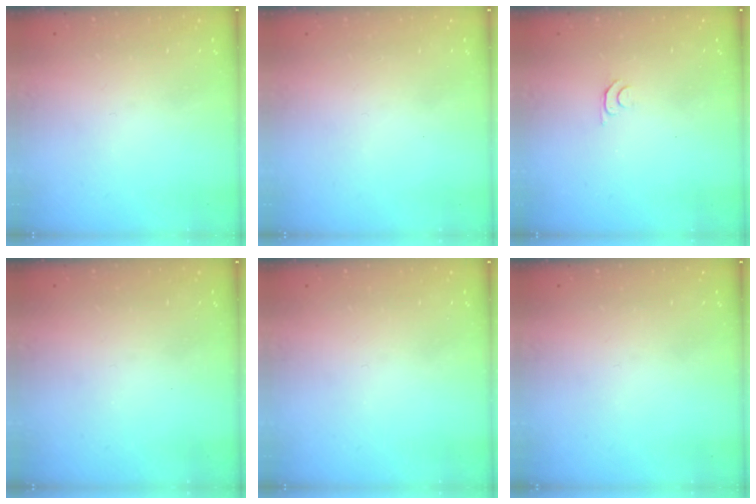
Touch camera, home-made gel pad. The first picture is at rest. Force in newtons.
{"total": 1.6, "press": 1.6, "slide": 0.1}
{"total": 4.6, "press": 4.5, "slide": 0.7}
{"total": 0.0}
{"total": 0.0}
{"total": 0.0}